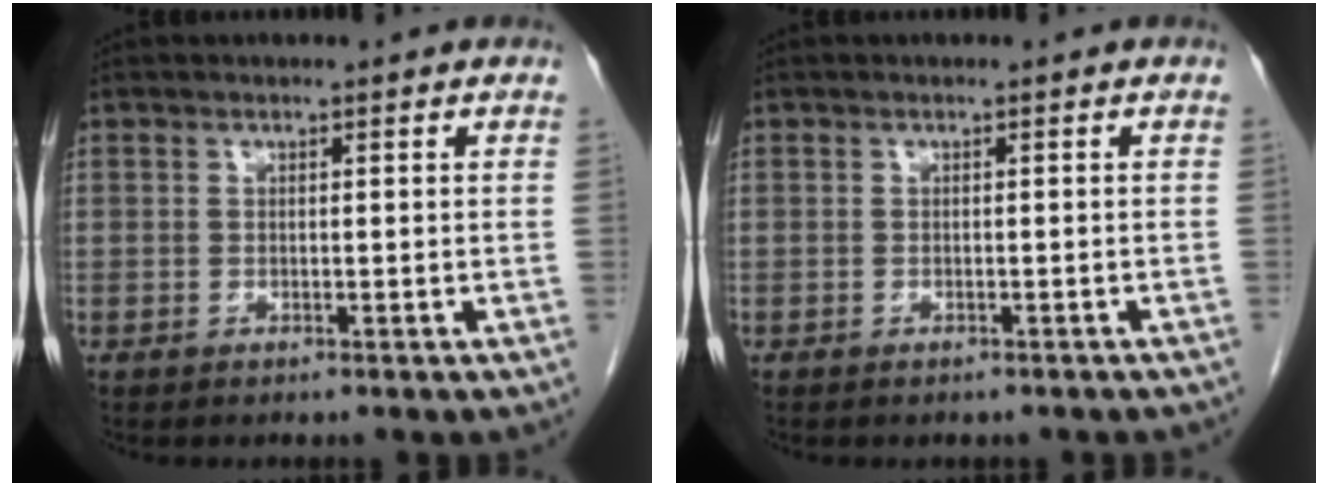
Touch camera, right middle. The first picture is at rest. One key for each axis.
{"total": 3.2, "fx": -2.7, "fy": 1.2, "fz": 1.1, "tx": -0.016, "ty": -0.004, "tz": -0.030}